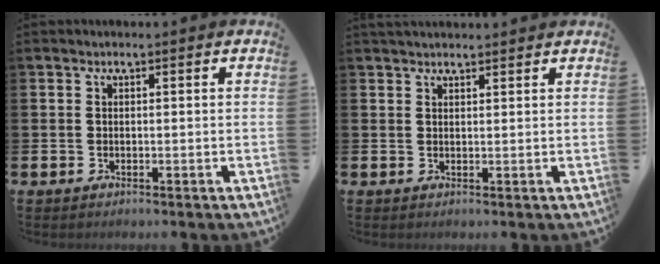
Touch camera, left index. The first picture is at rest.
{"total": 1.8, "force": [1.7, 0.4, 0.3], "torque": [0.003, -0.003, 0.029]}